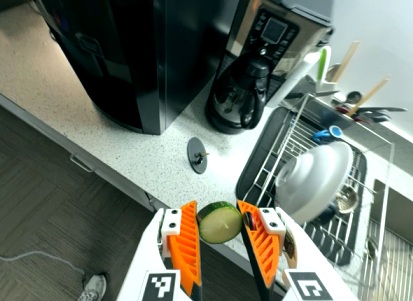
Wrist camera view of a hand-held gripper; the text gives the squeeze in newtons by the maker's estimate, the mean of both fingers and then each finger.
{"total": 9.0, "left": 9.2, "right": 8.8}